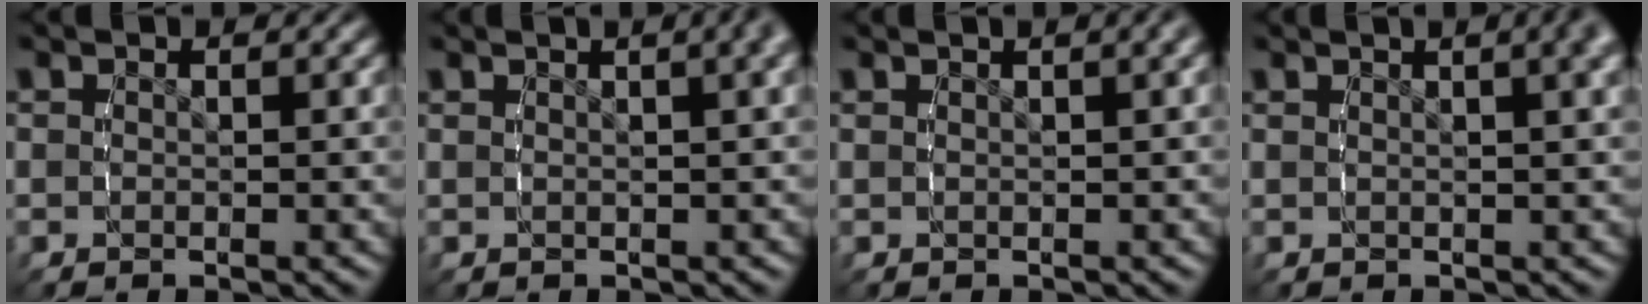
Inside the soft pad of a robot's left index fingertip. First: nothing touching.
{"total": 4.7, "force": [2.1, 1.3, 3.9], "torque": [-0.028, 0.028, 0.024]}
{"total": 2.2, "force": [1.1, 0.0, 1.9], "torque": [-0.017, 0.014, 0.017]}
{"total": 4.8, "force": [2.2, 1.3, 4.0], "torque": [-0.036, 0.023, 0.028]}